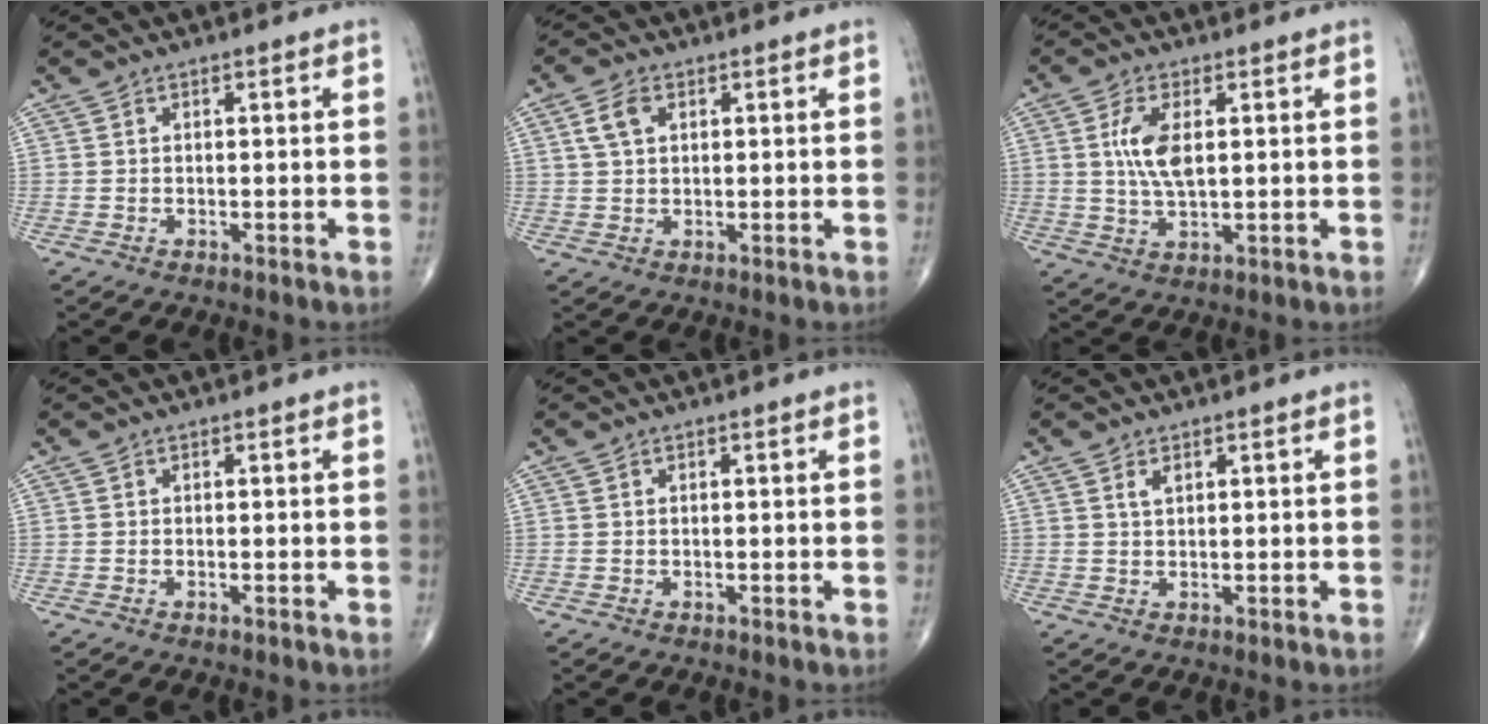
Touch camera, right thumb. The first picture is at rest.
{"total": 4.2, "force": [1.5, 2.6, 2.9], "torque": [-0.056, 0.004, 0.030]}
{"total": 7.1, "force": [1.4, 3.2, 6.3], "torque": [-0.131, -0.006, 0.028]}
{"total": 0.0}
{"total": 0.0}
{"total": 1.5, "force": [0.8, 0.7, 1.0], "torque": [-0.017, 0.000, 0.018]}